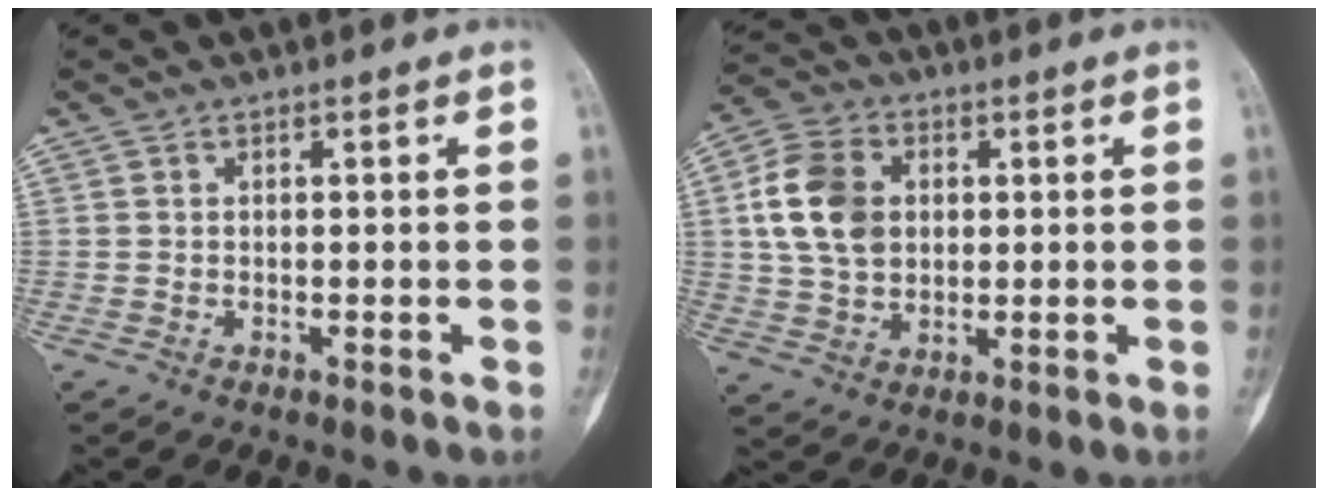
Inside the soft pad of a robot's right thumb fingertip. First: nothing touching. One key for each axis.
{"total": 12.0, "fx": 1.9, "fy": 9.0, "fz": 7.6, "tx": -0.126, "ty": 0.006, "tz": 0.035}